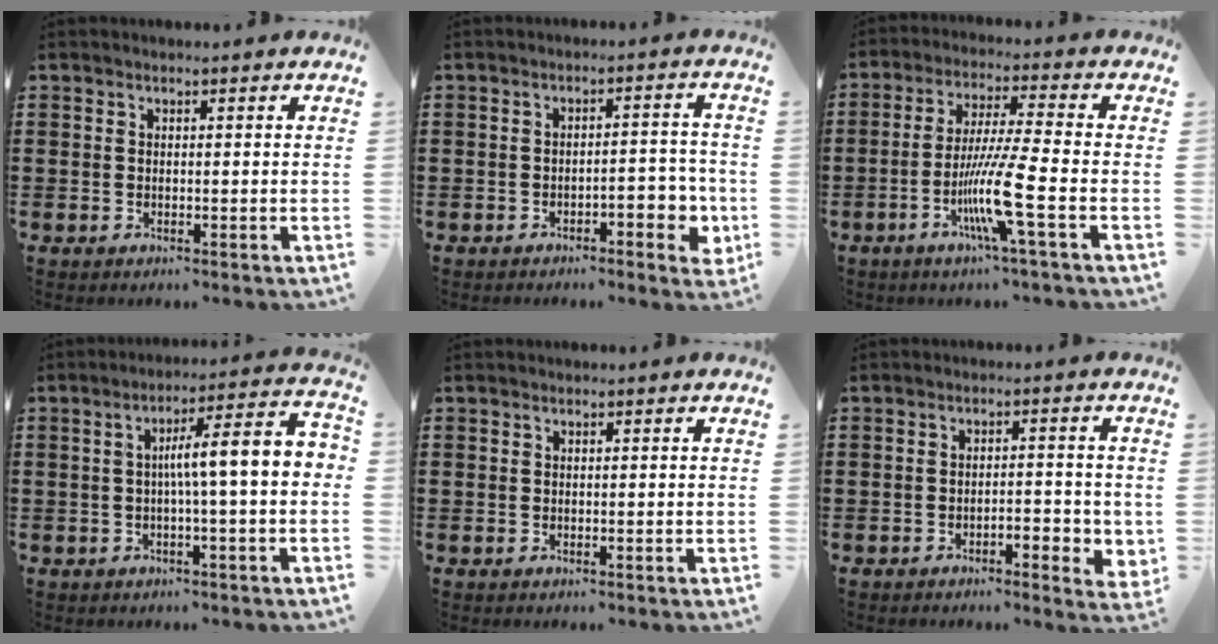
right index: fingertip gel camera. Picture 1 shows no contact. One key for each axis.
{"total": 4.4, "fx": -2.3, "fy": 1.8, "fz": 3.3, "tx": -0.047, "ty": 0.005, "tz": -0.043}
{"total": 9.8, "fx": -3.8, "fy": -0.3, "fz": 9.0, "tx": -0.184, "ty": -0.019, "tz": -0.077}
{"total": 6.9, "fx": -0.4, "fy": 0.5, "fz": 6.9, "tx": -0.120, "ty": -0.006, "tz": -0.016}
{"total": 0.0}
{"total": 3.2, "fx": -1.5, "fy": 1.1, "fz": 2.6, "tx": -0.043, "ty": 0.006, "tz": -0.027}